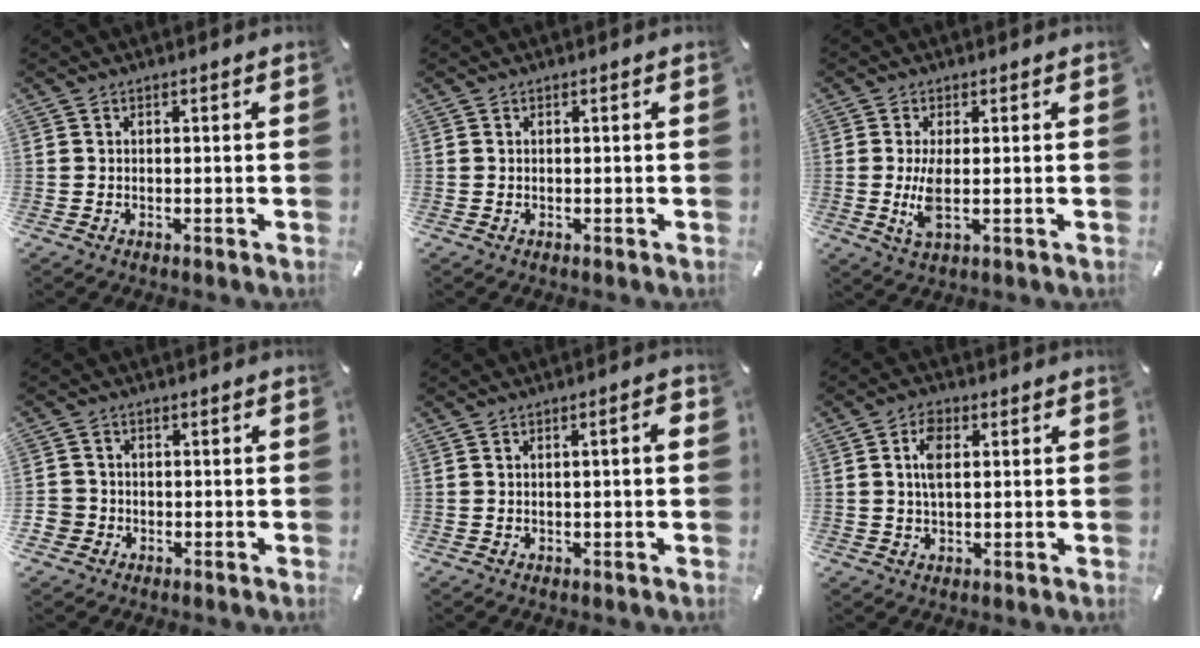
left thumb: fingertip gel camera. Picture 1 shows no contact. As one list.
[{"total": 0.0}, {"total": 5.9, "force": [-0.1, 1.9, 5.6], "torque": [-0.127, -0.014, -0.004]}, {"total": 3.4, "force": [-1.3, 3.1, 0.6], "torque": [-0.015, 0.004, -0.027]}, {"total": 2.8, "force": [0.2, 0.3, 2.8], "torque": [-0.049, 0.003, 0.000]}, {"total": 5.2, "force": [1.2, 2.9, 4.2], "torque": [-0.089, 0.004, 0.015]}]